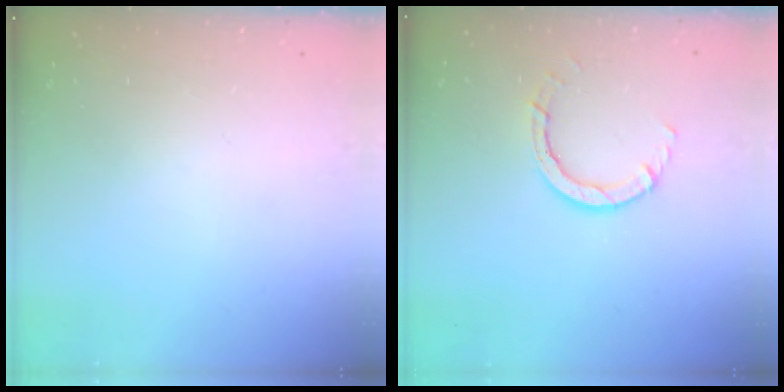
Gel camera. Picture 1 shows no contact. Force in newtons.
{"total": 4.7, "press": 4.7, "slide": 0.3}